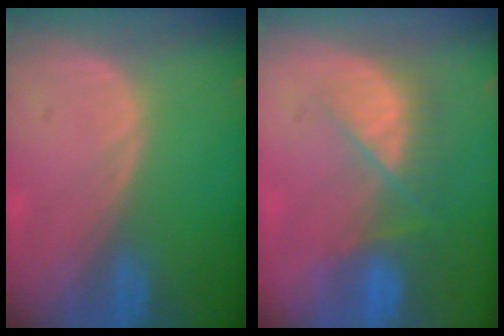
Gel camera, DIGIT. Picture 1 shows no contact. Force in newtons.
{"total": 7.5, "press": 6.7, "slide": 3.3}